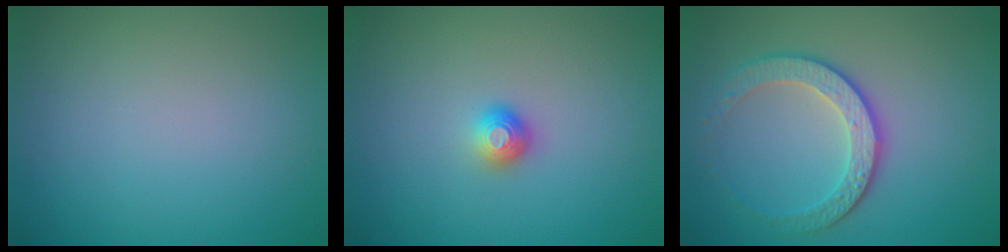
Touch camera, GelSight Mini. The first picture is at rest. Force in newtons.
{"total": 1.5, "press": 1.1, "slide": 1.0}
{"total": 3.7, "press": 3.2, "slide": 2.0}